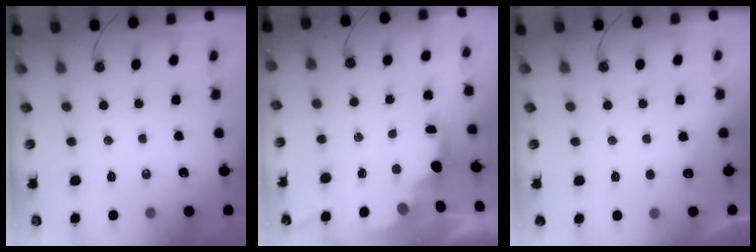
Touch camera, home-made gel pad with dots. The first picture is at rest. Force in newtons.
{"total": 2.6, "press": 2.5, "slide": 0.7}
{"total": 3.8, "press": 3.6, "slide": 1.3}